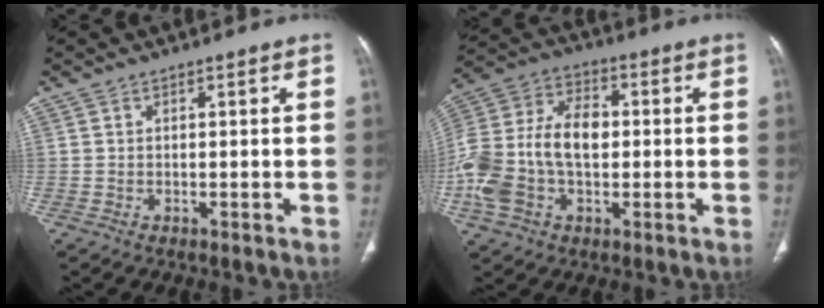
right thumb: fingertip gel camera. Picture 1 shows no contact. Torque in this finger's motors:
{"motor_torque": [2.58, 2.44, 1.65, -1.12, 0.24]}